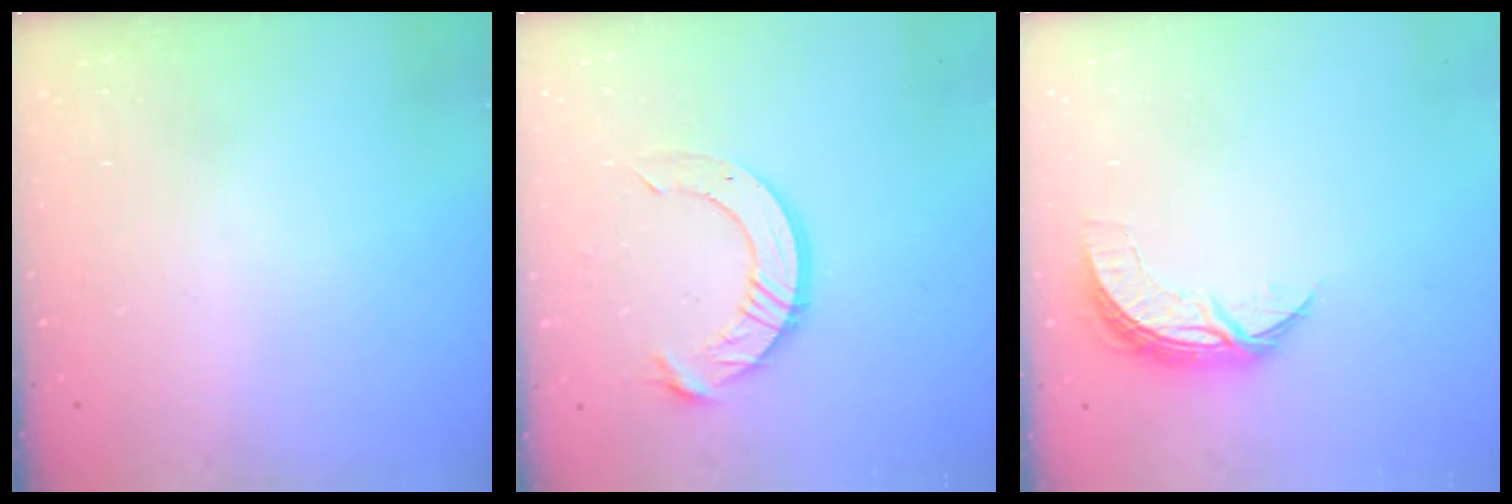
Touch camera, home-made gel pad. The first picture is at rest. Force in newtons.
{"total": 10.8, "press": 10.8, "slide": 0.9}
{"total": 7.2, "press": 7.2, "slide": 0.4}